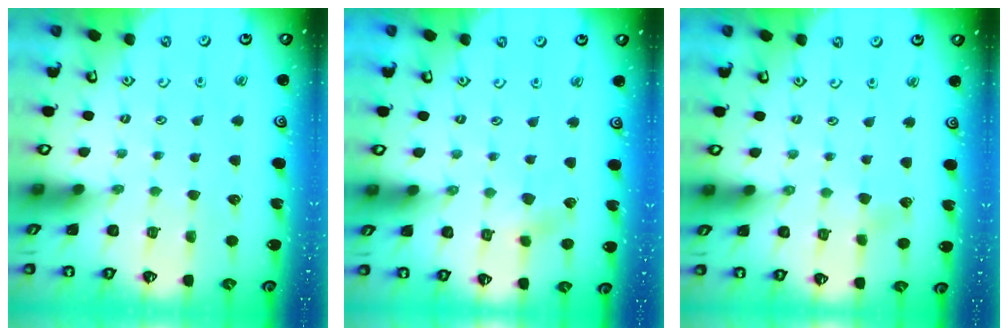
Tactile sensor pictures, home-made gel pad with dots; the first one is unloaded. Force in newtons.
{"total": 3.1, "press": 3.1, "slide": 0.4}
{"total": 1.4, "press": 1.4, "slide": 0.1}